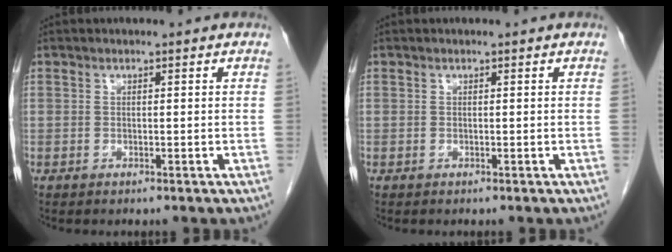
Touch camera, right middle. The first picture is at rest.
{"total": 0.0}